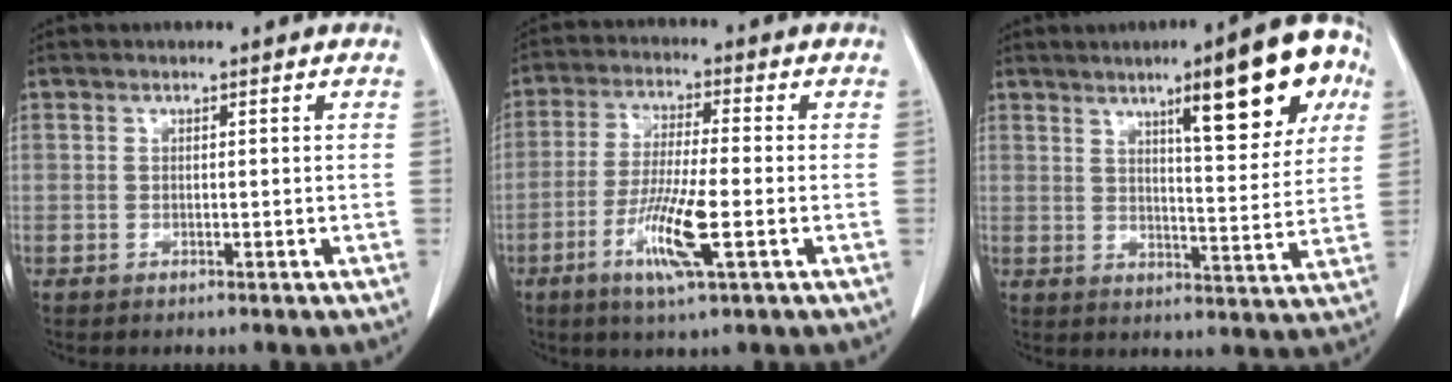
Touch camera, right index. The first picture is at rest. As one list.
[{"total": 9.5, "force": [-3.4, 0.5, 8.9], "torque": [-0.172, -0.014, -0.065]}, {"total": 15.7, "force": [7.7, 2.7, 13.4], "torque": [-0.163, 0.009, 0.098]}]